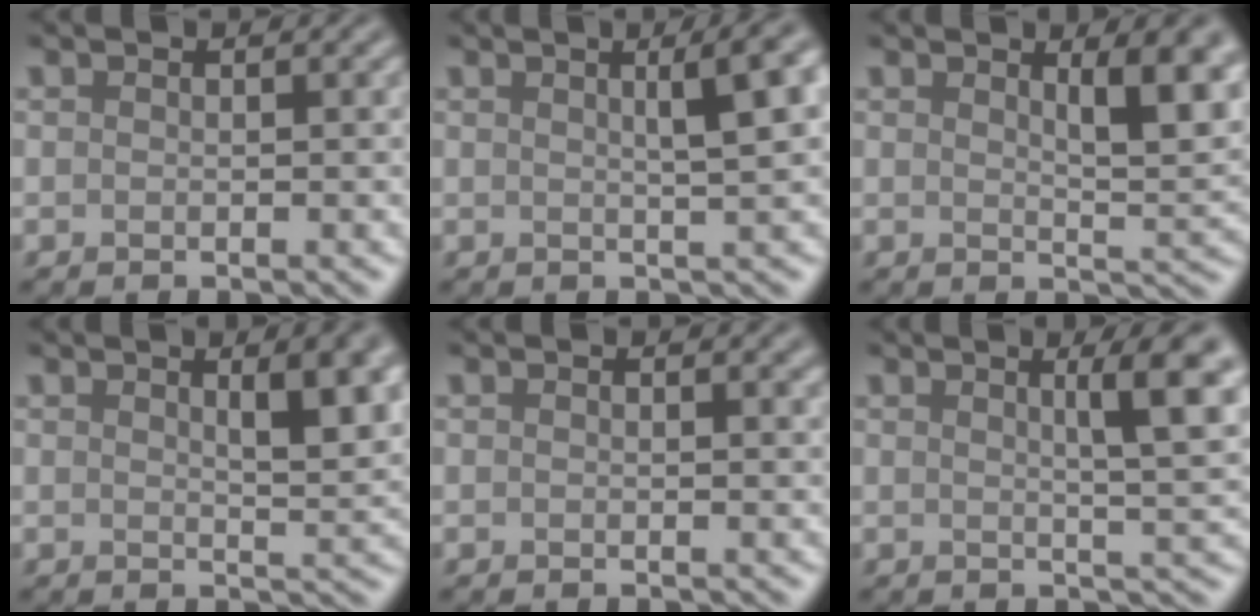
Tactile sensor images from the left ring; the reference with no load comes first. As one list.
[{"total": 5.4, "force": [1.7, 1.5, 4.9], "torque": [-0.040, 0.020, 0.014]}, {"total": 5.5, "force": [2.2, 1.7, 4.7], "torque": [-0.053, -0.004, 0.034]}, {"total": 5.1, "force": [1.9, 1.6, 4.5], "torque": [-0.046, 0.004, 0.027]}, {"total": 0.5, "force": [0.4, 0.1, 0.3], "torque": [-0.001, 0.001, 0.006]}, {"total": 5.6, "force": [1.8, 1.0, 5.2], "torque": [-0.059, 0.005, 0.025]}]